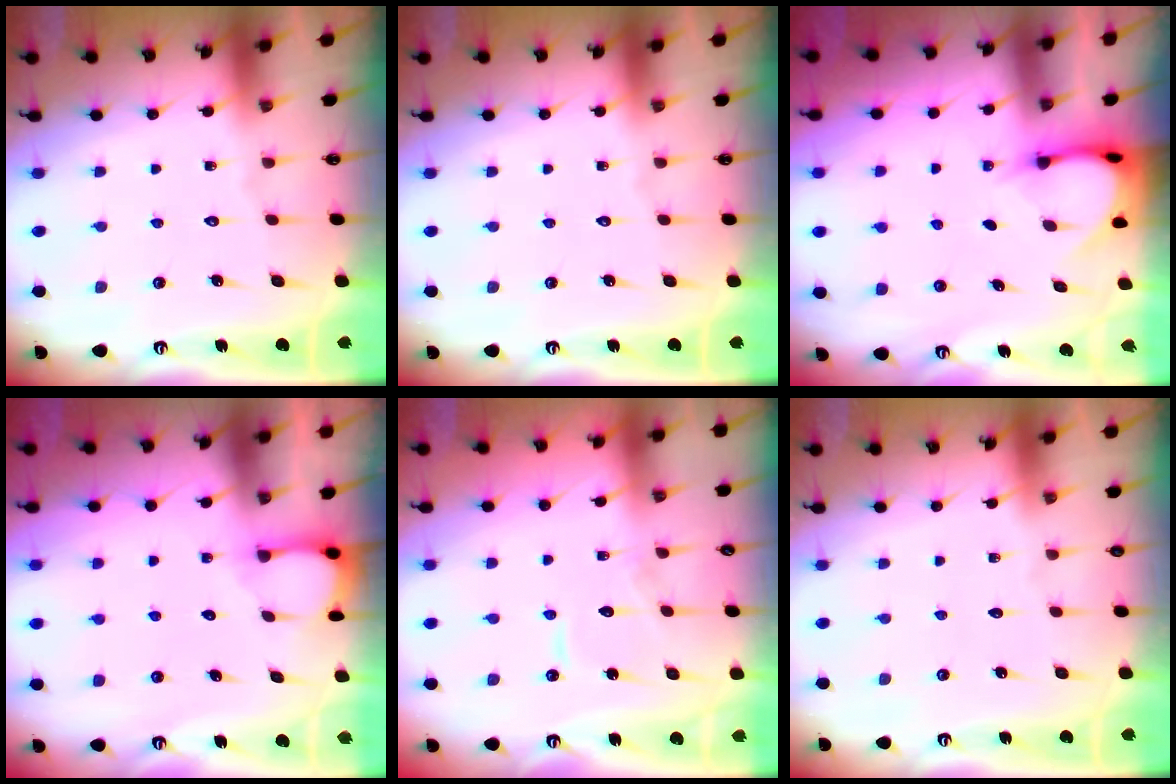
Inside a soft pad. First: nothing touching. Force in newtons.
{"total": 0.0}
{"total": 4.0, "press": 3.9, "slide": 0.3}
{"total": 2.3, "press": 2.3, "slide": 0.3}
{"total": 6.9, "press": 6.9, "slide": 0.2}
{"total": 0.0}